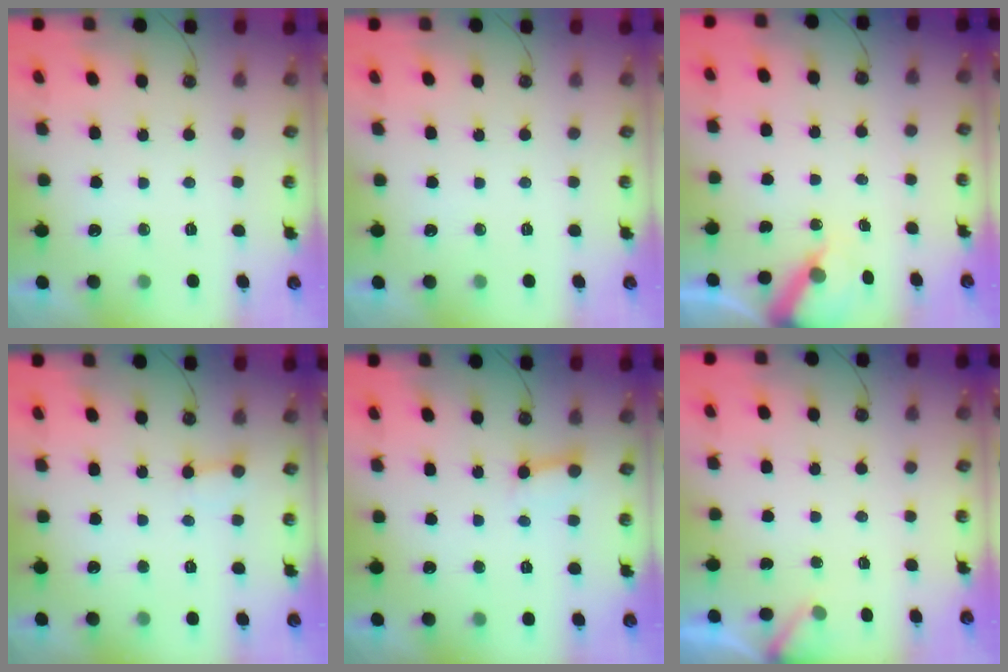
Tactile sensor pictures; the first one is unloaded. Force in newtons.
{"total": 0.0}
{"total": 6.5, "press": 6.4, "slide": 0.6}
{"total": 2.2, "press": 2.2, "slide": 0.2}
{"total": 2.7, "press": 2.7, "slide": 0.2}
{"total": 1.7, "press": 1.7, "slide": 0.1}